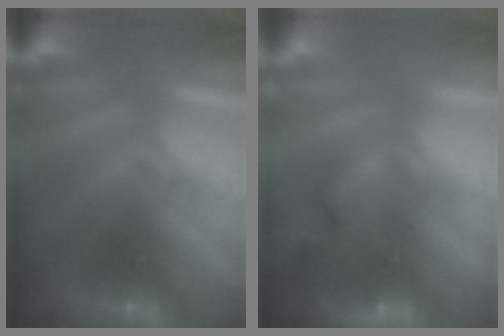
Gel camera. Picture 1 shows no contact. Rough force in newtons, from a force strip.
{"total": 7.8}